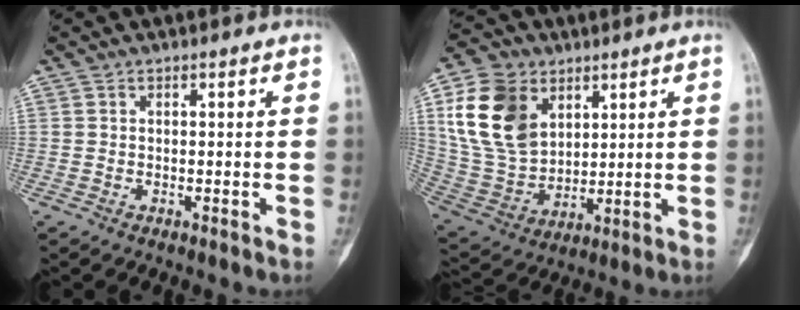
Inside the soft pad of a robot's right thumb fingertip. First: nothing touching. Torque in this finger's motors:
{"motor_torque": [0.71, 2.36, 0.55, -0.27, 0.10]}